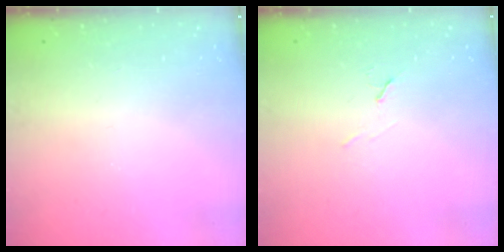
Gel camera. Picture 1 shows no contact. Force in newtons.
{"total": 6.0, "press": 5.3, "slide": 2.8}